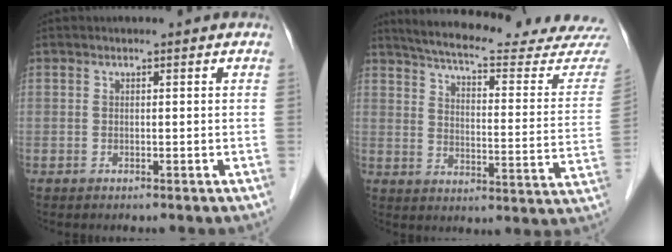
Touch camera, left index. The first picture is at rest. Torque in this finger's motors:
{"motor_torque": [0.93, -1.21, 0.17, 0.03]}